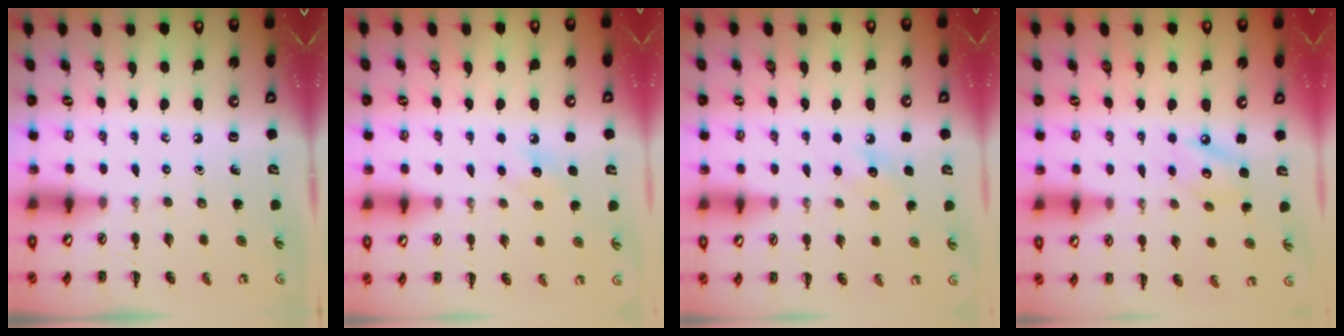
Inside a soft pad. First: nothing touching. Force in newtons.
{"total": 7.8, "press": 7.5, "slide": 2.1}
{"total": 7.8, "press": 7.5, "slide": 2.1}
{"total": 5.8, "press": 5.8, "slide": 0.4}